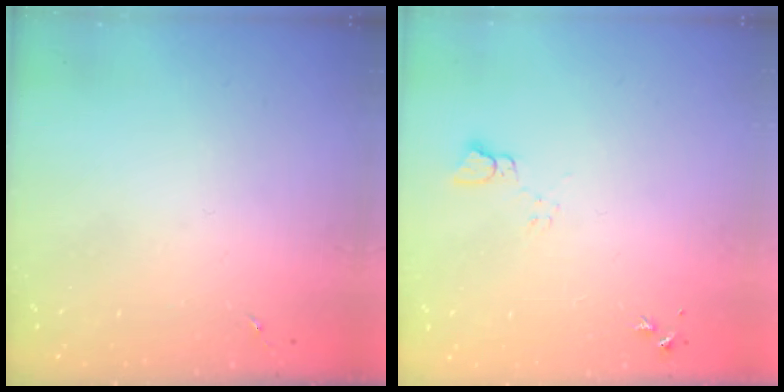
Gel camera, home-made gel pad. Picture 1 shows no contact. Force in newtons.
{"total": 3.7, "press": 3.7, "slide": 0.4}